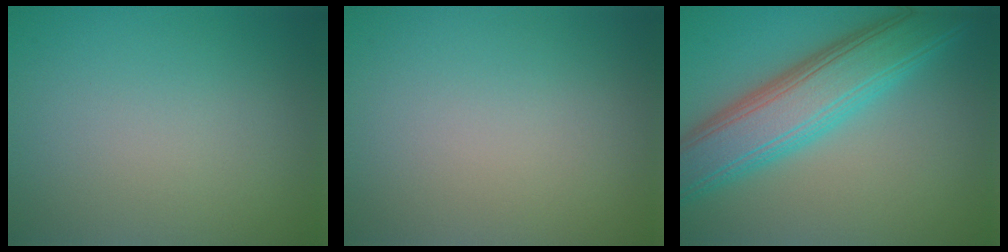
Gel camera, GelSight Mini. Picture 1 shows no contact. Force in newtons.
{"total": 0.0}
{"total": 8.2, "press": 8.2, "slide": 0.1}